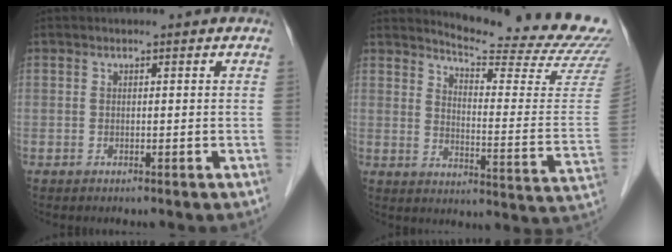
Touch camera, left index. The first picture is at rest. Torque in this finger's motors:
{"motor_torque": [-1.02, -1.12, 0.02, 0.00]}